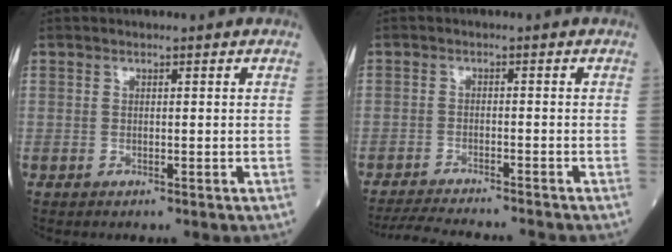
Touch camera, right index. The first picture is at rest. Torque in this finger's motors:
{"motor_torque": [-1.33, -0.81, -0.73, -0.12]}